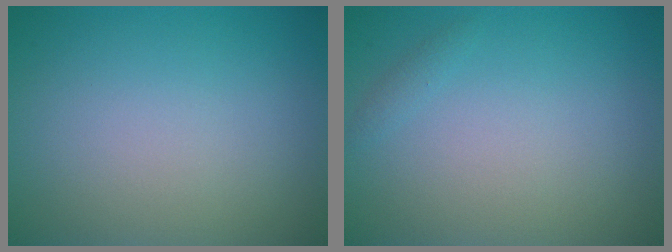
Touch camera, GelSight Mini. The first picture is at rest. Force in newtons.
{"total": 0.6, "press": 0.6, "slide": 0.0}